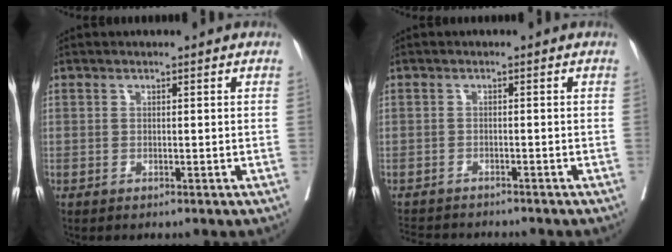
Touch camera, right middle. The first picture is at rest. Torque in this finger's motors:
{"motor_torque": [-0.19, -0.37, -0.26, -0.11]}